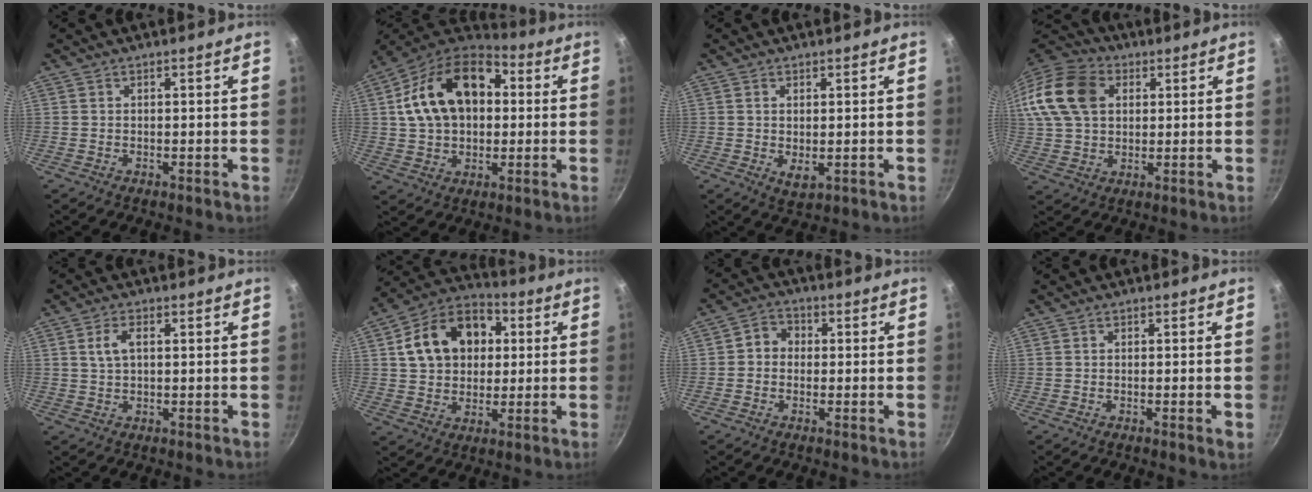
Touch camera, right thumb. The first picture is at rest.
{"total": 20.2, "force": [3.6, 13.8, 14.3], "torque": [-0.227, 0.032, 0.047]}
{"total": 2.7, "force": [0.2, 1.4, 2.3], "torque": [-0.037, -0.012, 0.008]}
{"total": 21.2, "force": [6.1, 15.6, 13.0], "torque": [-0.284, 0.030, 0.105]}
{"total": 3.8, "force": [0.9, 2.0, 3.1], "torque": [-0.054, 0.008, 0.016]}
{"total": 16.4, "force": [3.6, 12.4, 10.2], "torque": [-0.143, 0.024, 0.047]}
{"total": 4.1, "force": [-0.2, 3.6, 2.0], "torque": [-0.011, 0.009, -0.017]}
{"total": 1.4, "force": [-0.4, 0.1, 1.4], "torque": [-0.022, -0.002, -0.010]}